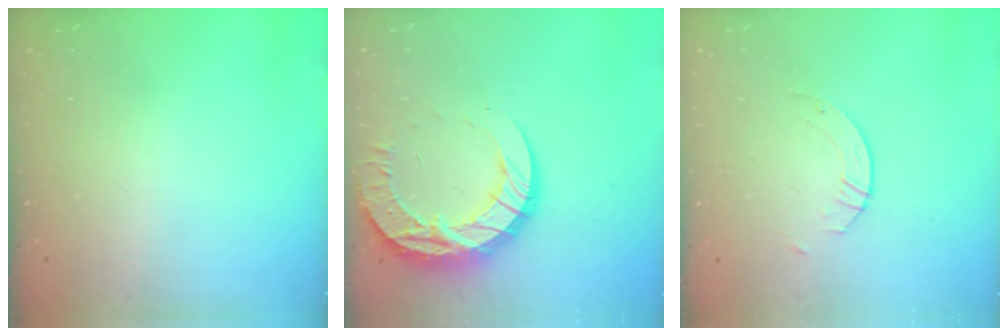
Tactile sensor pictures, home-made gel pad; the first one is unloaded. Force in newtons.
{"total": 16.8, "press": 16.7, "slide": 1.7}
{"total": 2.6, "press": 2.6, "slide": 0.2}